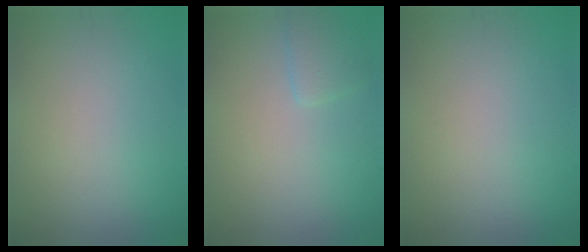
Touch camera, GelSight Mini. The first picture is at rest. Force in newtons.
{"total": 1.5, "press": 1.5, "slide": 0.2}
{"total": 0.0}